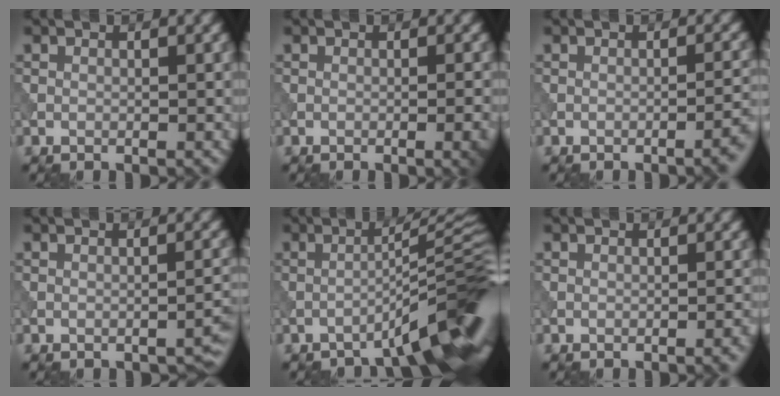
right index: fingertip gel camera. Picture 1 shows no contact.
{"total": 2.5, "force": [-0.6, 0.7, 2.3], "torque": [-0.023, 0.003, -0.009]}
{"total": 2.6, "force": [-1.3, 0.7, 2.2], "torque": [-0.020, 0.010, -0.023]}
{"total": 1.9, "force": [-1.4, 0.5, 1.2], "torque": [-0.012, 0.006, -0.019]}
{"total": 9.0, "force": [-5.3, 1.2, 7.2], "torque": [-0.093, 0.020, -0.086]}
{"total": 1.3, "force": [-0.6, 0.3, 1.1], "torque": [-0.009, 0.004, -0.010]}